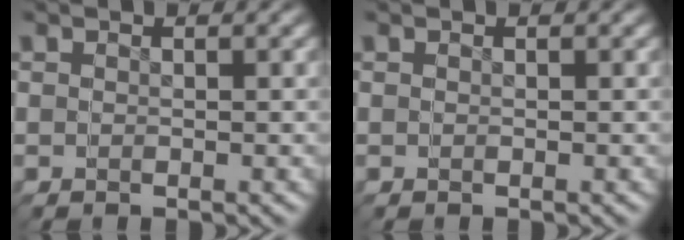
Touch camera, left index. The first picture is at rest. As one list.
[{"total": 0.0}]